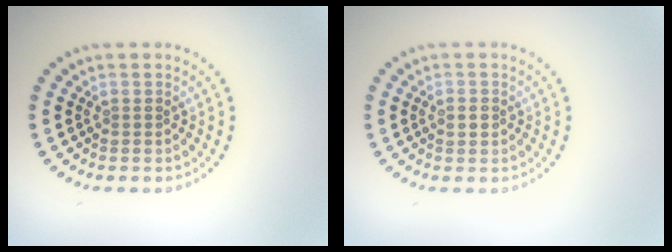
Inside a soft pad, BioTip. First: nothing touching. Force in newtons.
{"total": 1.2, "press": 1.1, "slide": 0.1}